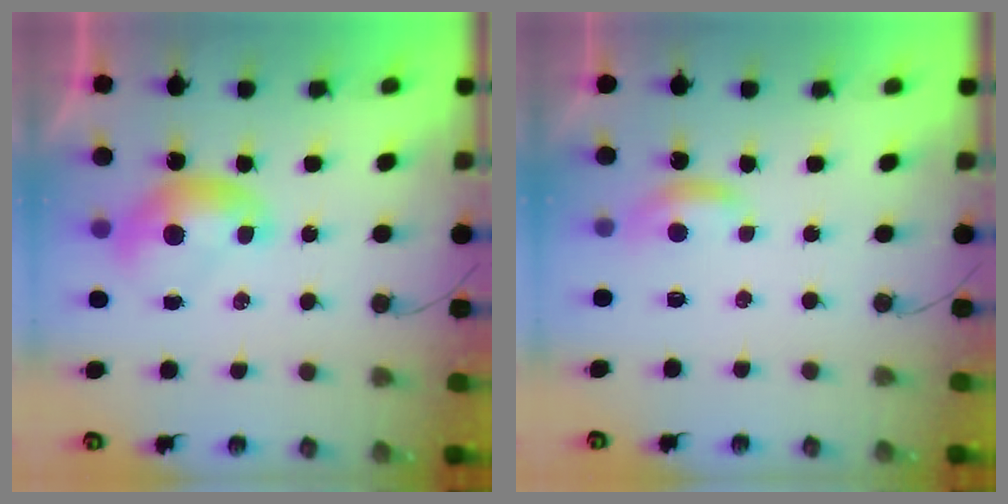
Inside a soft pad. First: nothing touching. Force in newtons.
{"total": 2.0, "press": 2.0, "slide": 0.4}